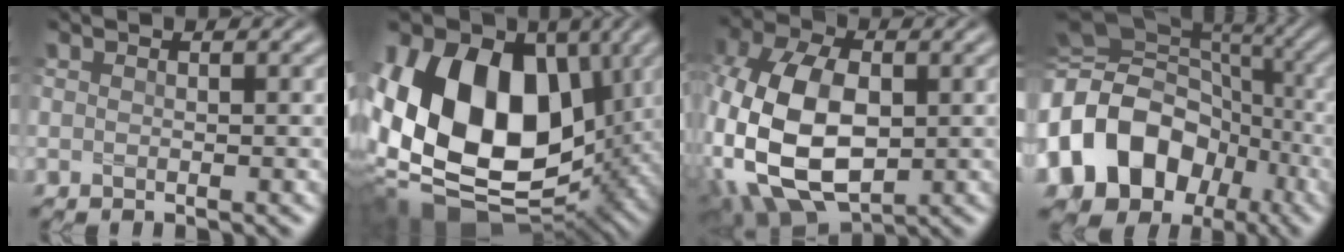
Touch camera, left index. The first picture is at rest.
{"total": 19.3, "force": [1.3, 13.3, 13.9], "torque": [-0.277, -0.004, 0.026]}
{"total": 13.4, "force": [-2.0, 8.1, 10.5], "torque": [-0.248, -0.006, -0.043]}
{"total": 17.7, "force": [-5.2, 14.2, 9.3], "torque": [-0.196, -0.001, -0.105]}